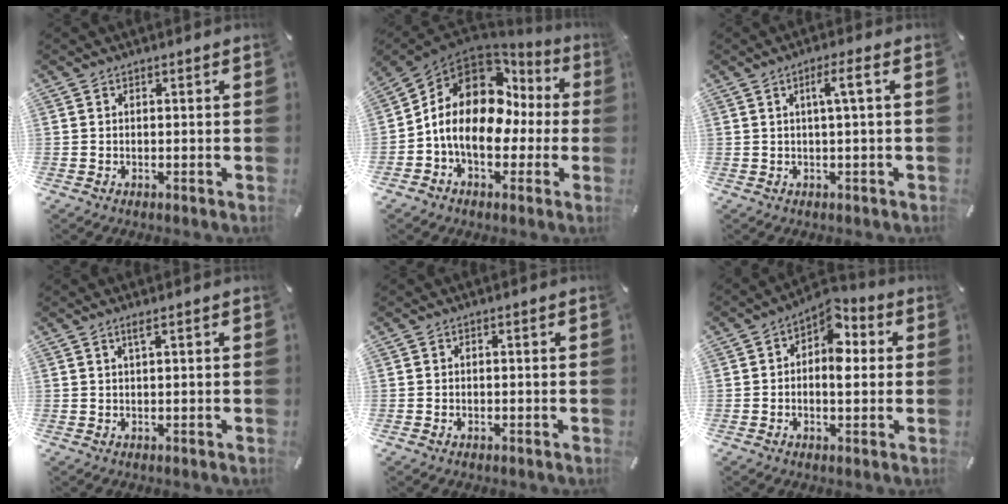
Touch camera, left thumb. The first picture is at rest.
{"total": 14.3, "force": [1.4, 10.8, 9.2], "torque": [-0.172, -0.017, 0.022]}
{"total": 4.7, "force": [0.9, 0.2, 4.6], "torque": [-0.090, 0.001, 0.011]}
{"total": 2.1, "force": [0.8, 0.2, 1.9], "torque": [-0.039, 0.001, 0.013]}
{"total": 0.7, "force": [-0.4, 0.5, 0.2], "torque": [-0.005, 0.002, -0.008]}
{"total": 8.1, "force": [1.9, 5.0, 6.1], "torque": [-0.081, -0.016, 0.029]}